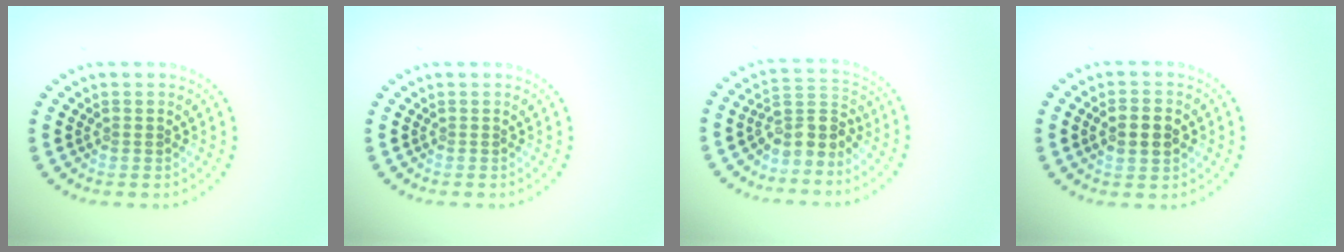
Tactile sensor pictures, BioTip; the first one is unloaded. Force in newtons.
{"total": 0.0}
{"total": 3.2, "press": 2.5, "slide": 2.0}
{"total": 3.0, "press": 3.0, "slide": 0.1}